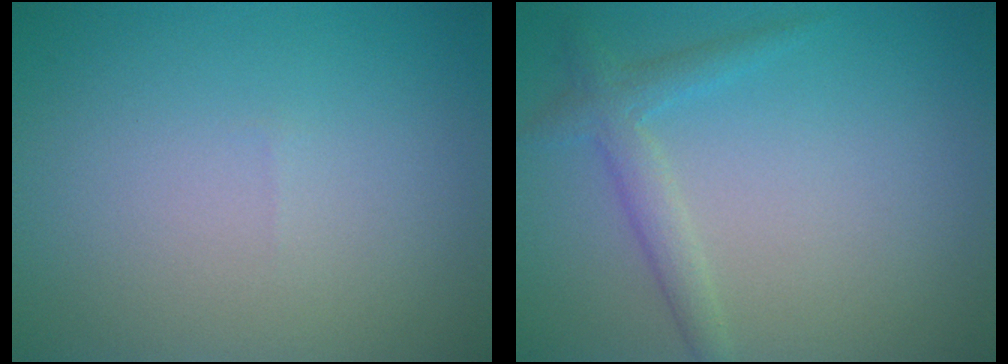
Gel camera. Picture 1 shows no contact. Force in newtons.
{"total": 2.3, "press": 2.3, "slide": 0.1}